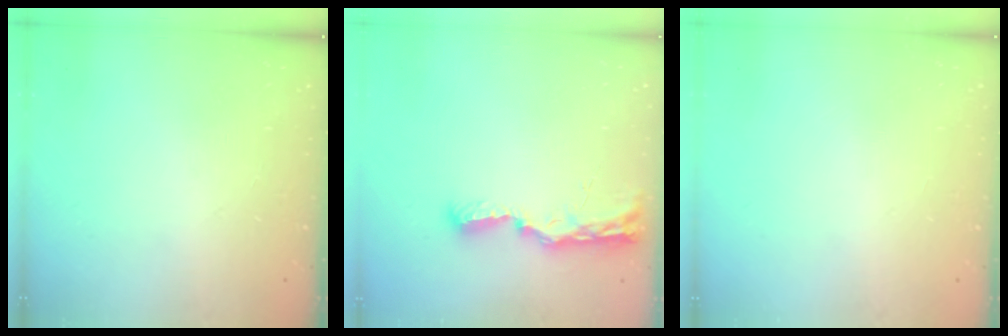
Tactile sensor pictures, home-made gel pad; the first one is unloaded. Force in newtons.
{"total": 8.8, "press": 8.7, "slide": 0.9}
{"total": 1.1, "press": 0.8, "slide": 0.7}